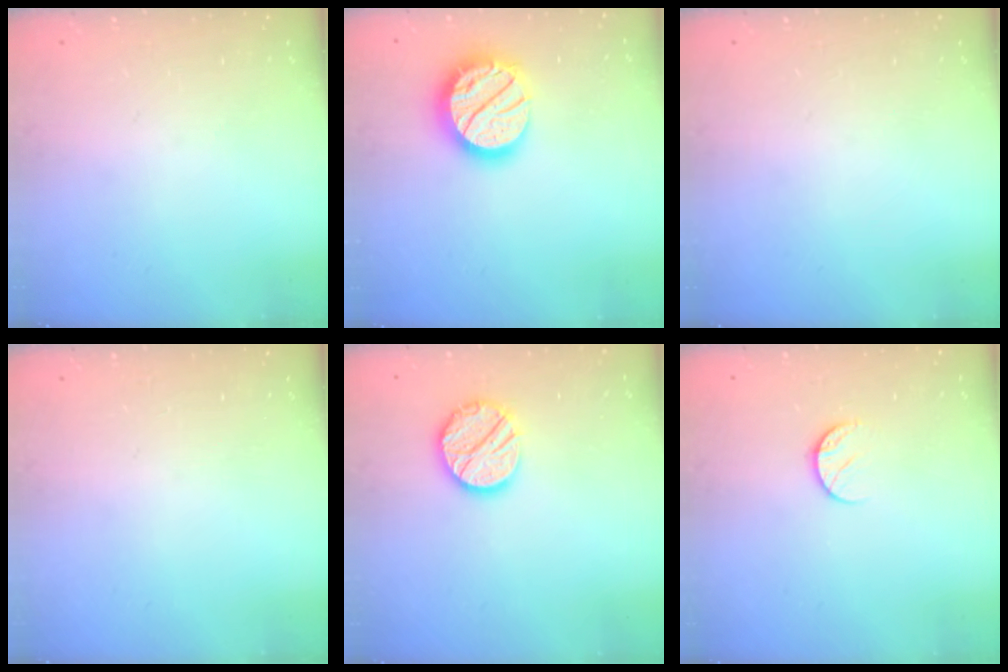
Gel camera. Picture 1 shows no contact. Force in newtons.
{"total": 18.0, "press": 17.9, "slide": 1.4}
{"total": 0.0}
{"total": 0.0}
{"total": 12.1, "press": 12.1, "slide": 0.6}
{"total": 7.5, "press": 7.4, "slide": 1.1}